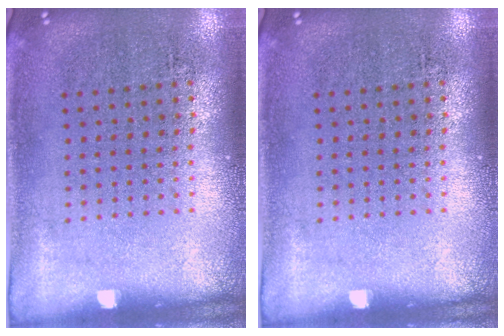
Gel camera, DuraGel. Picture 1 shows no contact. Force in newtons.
{"total": 0.0}